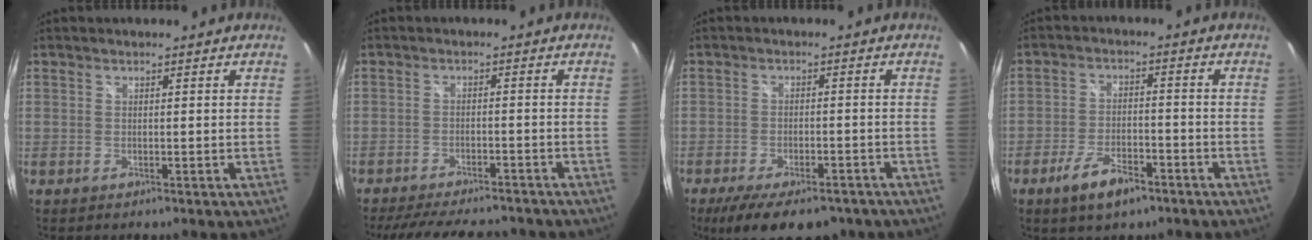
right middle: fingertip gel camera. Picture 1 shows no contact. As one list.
[{"total": 14.8, "force": [-12.7, 3.9, 6.5], "torque": [-0.133, -0.012, -0.179]}, {"total": 13.3, "force": [-10.0, 4.8, 7.4], "torque": [-0.148, -0.030, -0.146]}, {"total": 8.1, "force": [-5.2, 3.1, 5.4], "torque": [-0.119, -0.006, -0.087]}]